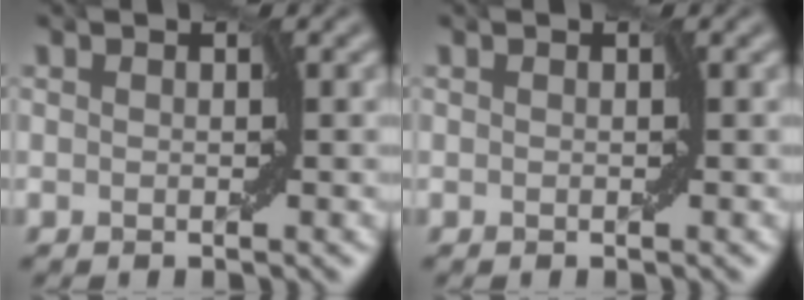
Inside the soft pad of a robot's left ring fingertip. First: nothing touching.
{"total": 0.0}